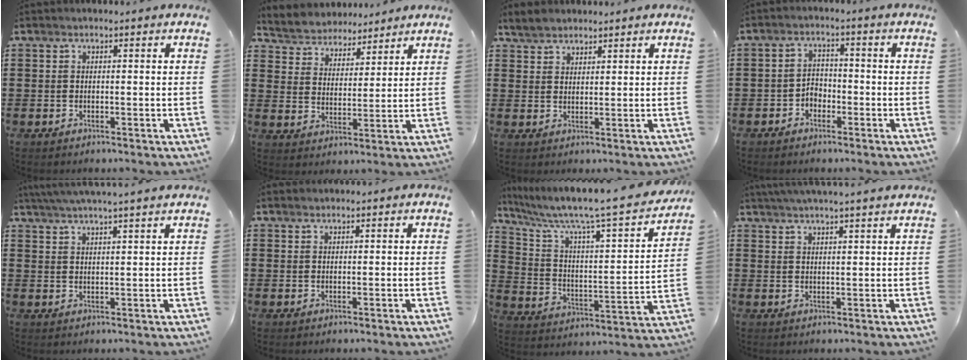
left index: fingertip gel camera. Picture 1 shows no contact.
{"total": 4.2, "force": [4.1, 1.0, -0.6], "torque": [-0.014, -0.024, 0.069]}
{"total": 2.5, "force": [2.3, 0.8, 0.1], "torque": [-0.011, 0.004, 0.046]}
{"total": 2.5, "force": [-1.8, 1.5, 0.8], "torque": [-0.021, 0.006, -0.041]}
{"total": 3.7, "force": [3.4, -0.7, 1.4], "torque": [-0.037, -0.011, 0.059]}
{"total": 0.9, "force": [0.9, 0.2, 0.1], "torque": [-0.004, 0.001, 0.017]}
{"total": 8.7, "force": [7.0, 0.6, 5.2], "torque": [-0.133, -0.054, 0.107]}
{"total": 2.8, "force": [2.6, -0.7, 0.8], "torque": [-0.023, -0.007, 0.046]}